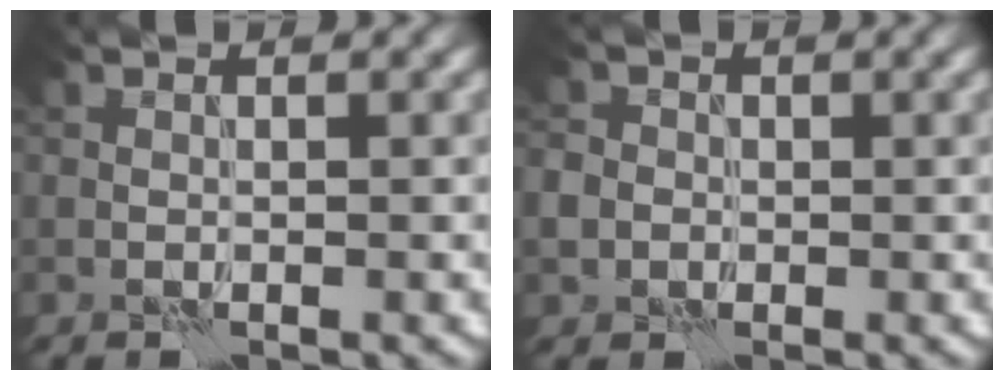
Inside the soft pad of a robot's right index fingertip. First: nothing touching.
{"total": 2.8, "force": [-0.2, 2.6, 0.9], "torque": [-0.009, 0.010, -0.014]}